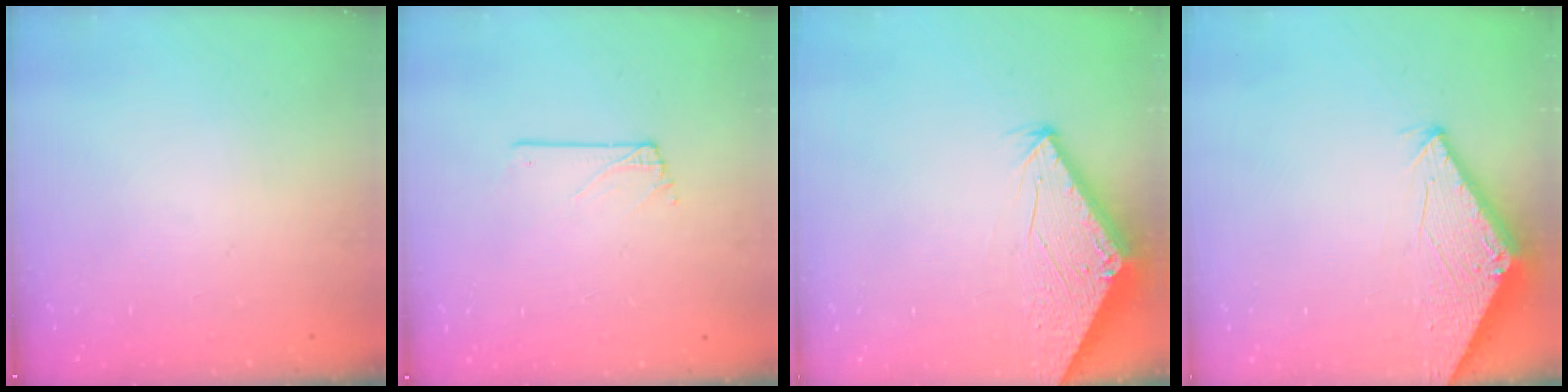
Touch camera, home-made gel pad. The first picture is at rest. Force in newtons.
{"total": 0.6, "press": 0.6, "slide": 0.1}
{"total": 2.8, "press": 2.8, "slide": 0.1}
{"total": 2.8, "press": 2.8, "slide": 0.2}